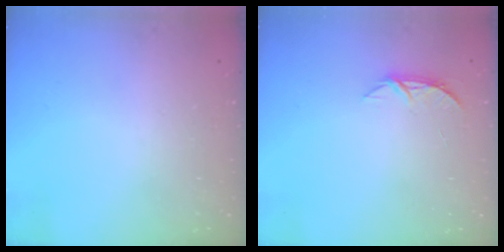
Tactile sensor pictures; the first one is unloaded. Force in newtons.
{"total": 5.7, "press": 5.6, "slide": 0.4}